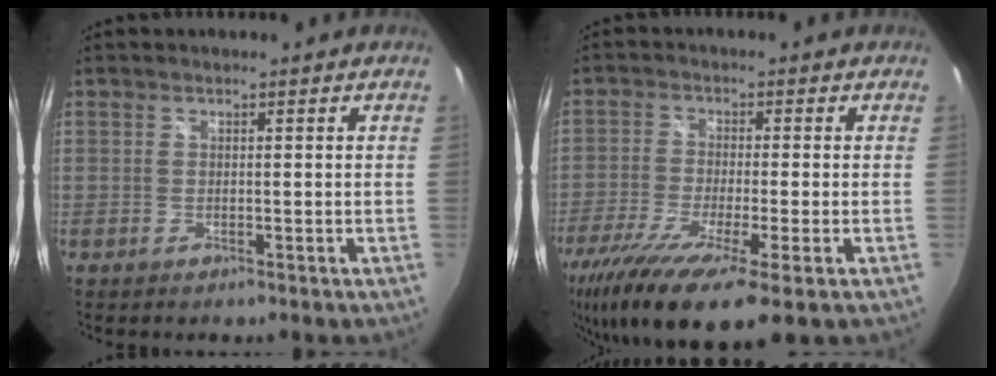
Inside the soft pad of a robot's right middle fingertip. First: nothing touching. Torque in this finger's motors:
{"motor_torque": [1.58, -0.56, 0.98, 0.21]}